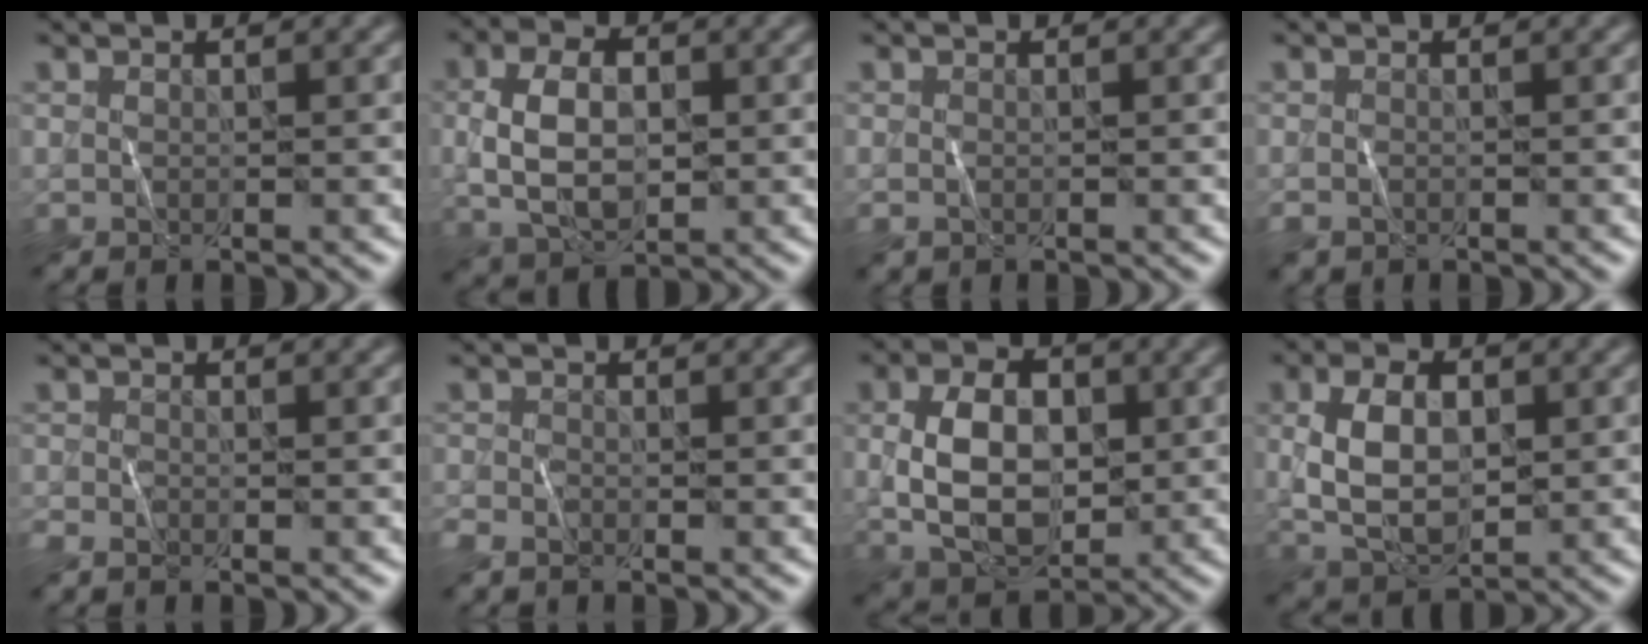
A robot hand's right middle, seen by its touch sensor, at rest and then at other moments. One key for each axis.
{"total": 5.9, "fx": -0.3, "fy": 3.5, "fz": 4.7, "tx": -0.093, "ty": 0.004, "tz": -0.007}
{"total": 1.0, "fx": -0.3, "fy": 0.6, "fz": 0.7, "tx": -0.017, "ty": -0.001, "tz": -0.007}
{"total": 1.1, "fx": -0.6, "fy": 0.7, "fz": 0.6, "tx": -0.014, "ty": -0.001, "tz": -0.012}
{"total": 1.5, "fx": -1.2, "fy": 0.5, "fz": 0.7, "tx": -0.017, "ty": -0.005, "tz": -0.031}
{"total": 1.8, "fx": -1.5, "fy": 0.7, "fz": 0.8, "tx": -0.020, "ty": -0.007, "tz": -0.039}
{"total": 7.7, "fx": -0.2, "fy": 4.9, "fz": 6.0, "tx": -0.113, "ty": 0.004, "tz": -0.008}
{"total": 6.5, "fx": 0.2, "fy": 3.9, "fz": 5.2, "tx": -0.103, "ty": 0.004, "tz": 0.002}